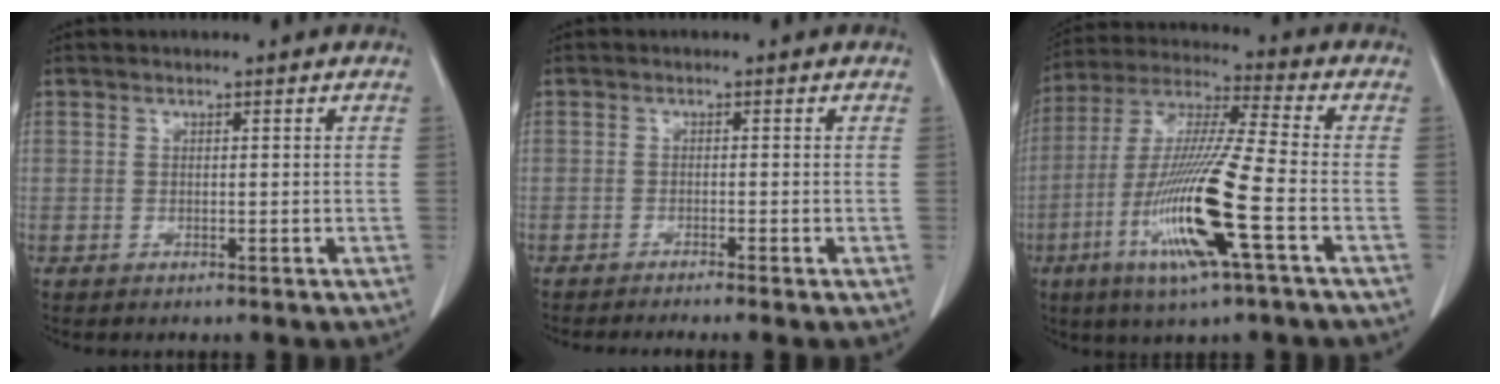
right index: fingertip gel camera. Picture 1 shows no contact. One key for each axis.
{"total": 3.7, "fx": -3.1, "fy": -0.7, "fz": 1.9, "tx": -0.017, "ty": -0.002, "tz": -0.047}
{"total": 16.8, "fx": -5.7, "fy": 0.1, "fz": 15.8, "tx": -0.326, "ty": -0.020, "tz": -0.112}